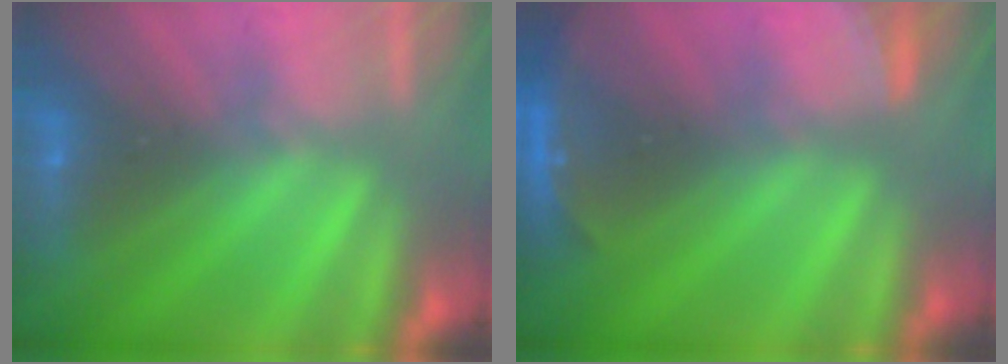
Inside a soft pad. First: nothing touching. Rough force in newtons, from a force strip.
{"total": 2.8}